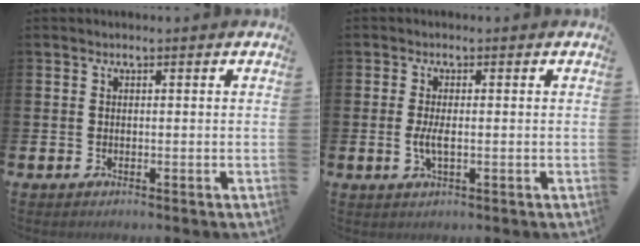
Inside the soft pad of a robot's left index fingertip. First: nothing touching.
{"total": 2.5, "force": [-0.2, 0.8, 2.4], "torque": [-0.040, 0.000, -0.006]}